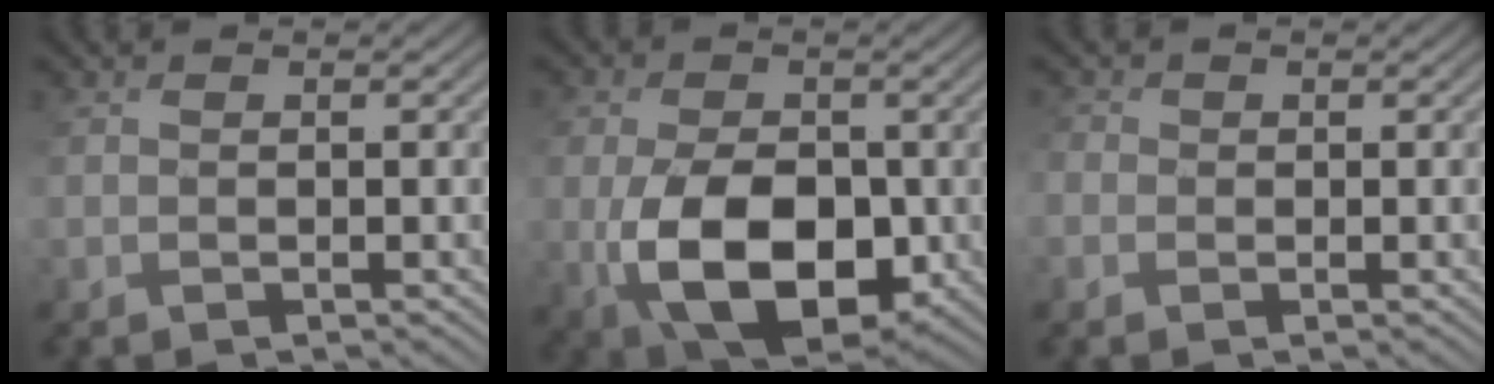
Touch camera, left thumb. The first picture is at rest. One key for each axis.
{"total": 11.1, "fx": -1.7, "fy": 7.5, "fz": 8.0, "tx": -0.172, "ty": -0.029, "tz": -0.017}
{"total": 1.5, "fx": -0.7, "fy": 1.4, "fz": 0.0, "tx": -0.017, "ty": -0.001, "tz": -0.010}